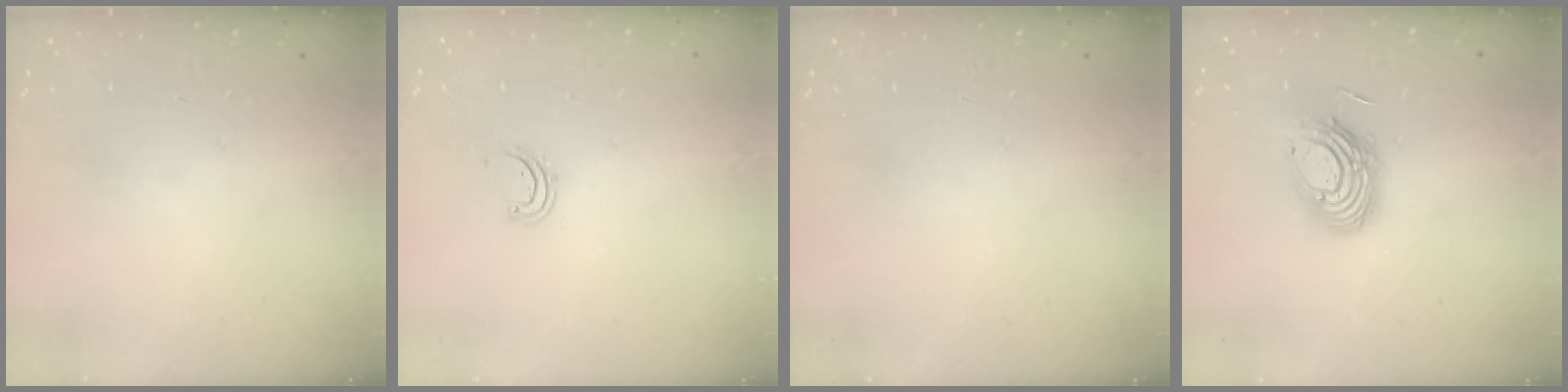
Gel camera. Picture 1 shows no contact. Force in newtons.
{"total": 2.5, "press": 2.5, "slide": 0.3}
{"total": 0.0}
{"total": 12.0, "press": 12.0, "slide": 1.1}